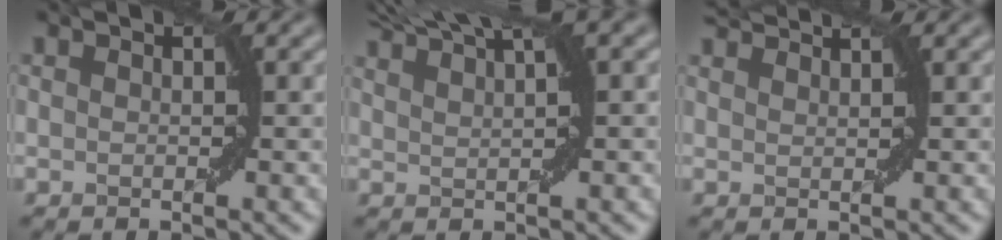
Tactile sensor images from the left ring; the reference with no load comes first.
{"total": 6.7, "force": [5.3, 1.1, 4.0], "torque": [-0.063, 0.029, 0.066]}
{"total": 2.8, "force": [2.7, 0.1, 0.8], "torque": [-0.008, 0.009, 0.041]}